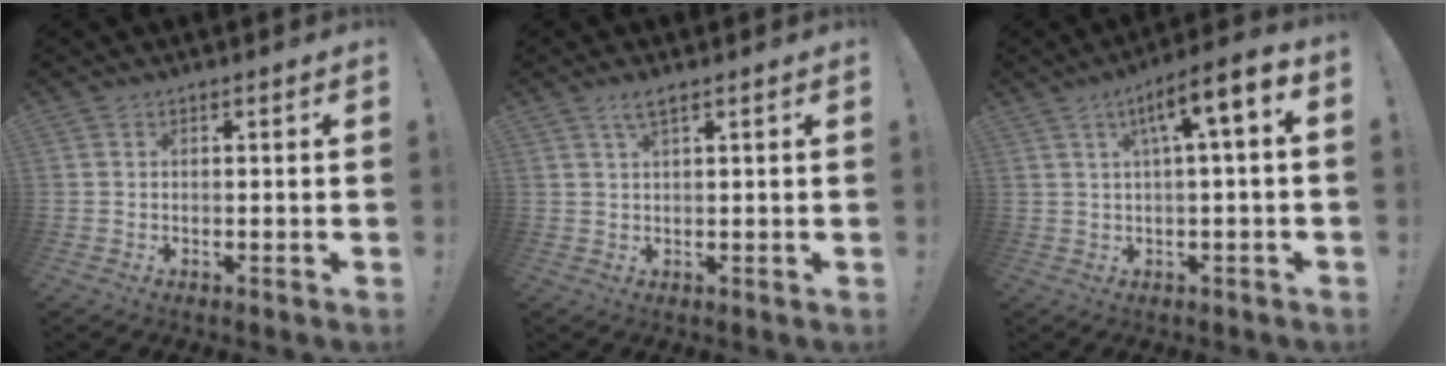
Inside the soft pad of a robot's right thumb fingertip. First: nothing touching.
{"total": 3.0, "force": [1.7, 0.5, 2.3], "torque": [-0.049, 0.000, 0.031]}
{"total": 9.0, "force": [2.1, 1.3, 8.7], "torque": [-0.136, -0.012, 0.031]}